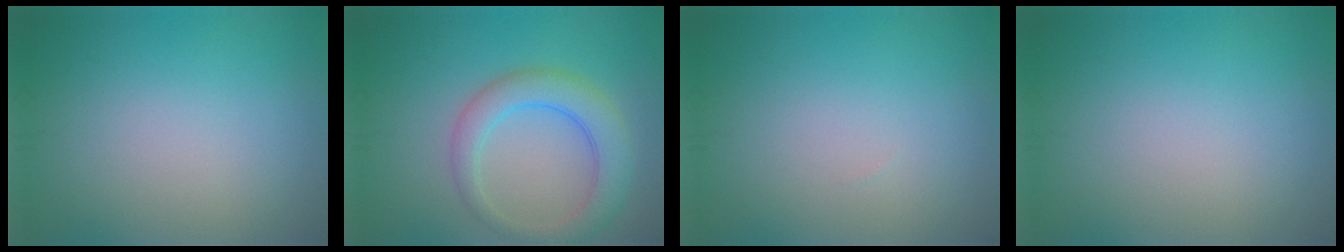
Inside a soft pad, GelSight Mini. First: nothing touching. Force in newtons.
{"total": 4.4, "press": 4.4, "slide": 0.2}
{"total": 0.0}
{"total": 0.0}